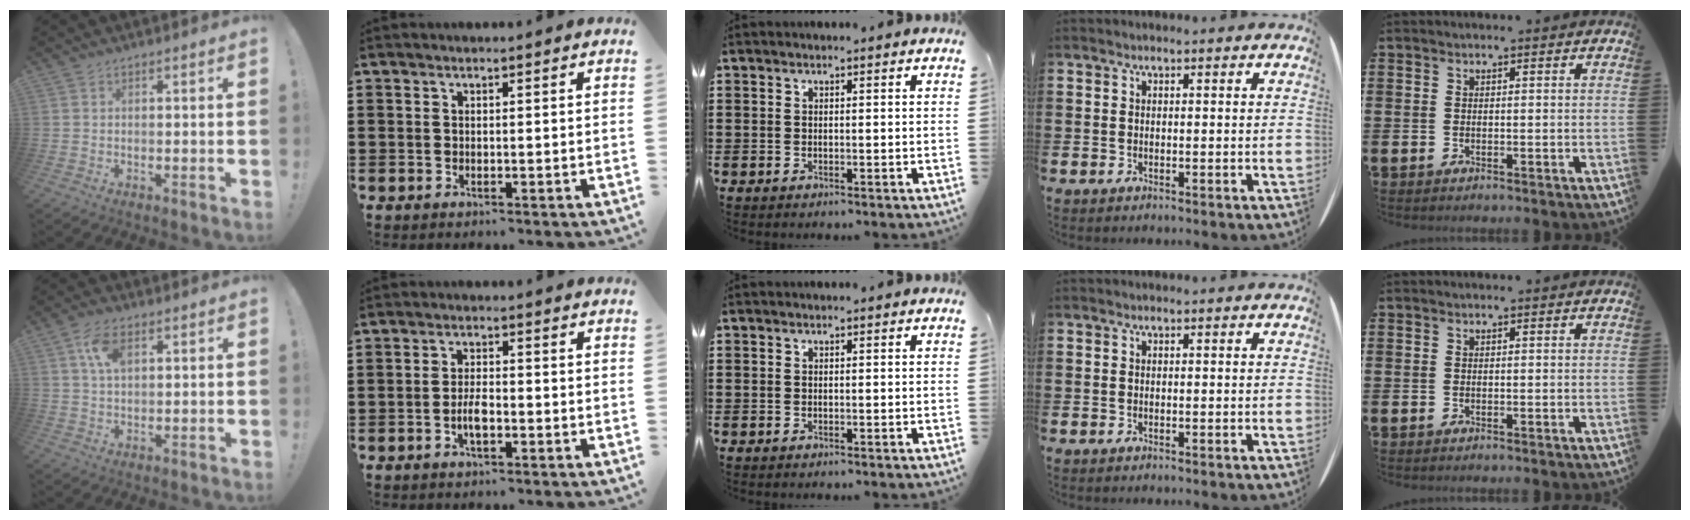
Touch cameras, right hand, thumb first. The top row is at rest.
{"thumb": {"total": 7.0, "force": [2.6, 3.8, 5.3], "torque": [-0.098, 0.003, 0.048]}, "index": {"total": 3.5, "force": [-1.2, 1.3, 3.0], "torque": [-0.070, -0.002, -0.025]}}